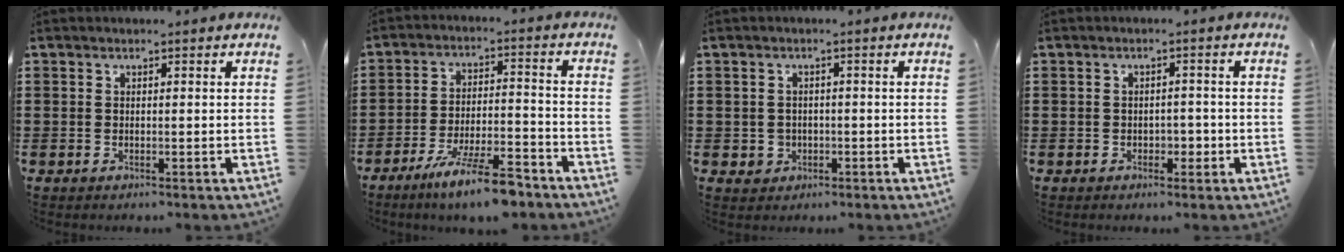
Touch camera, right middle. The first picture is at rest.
{"total": 9.4, "force": [-7.3, 1.1, 5.7], "torque": [-0.109, 0.004, -0.139]}
{"total": 1.9, "force": [-0.5, 1.8, 0.5], "torque": [-0.016, 0.005, -0.014]}
{"total": 1.6, "force": [-0.7, 1.2, 0.7], "torque": [-0.017, 0.003, -0.017]}